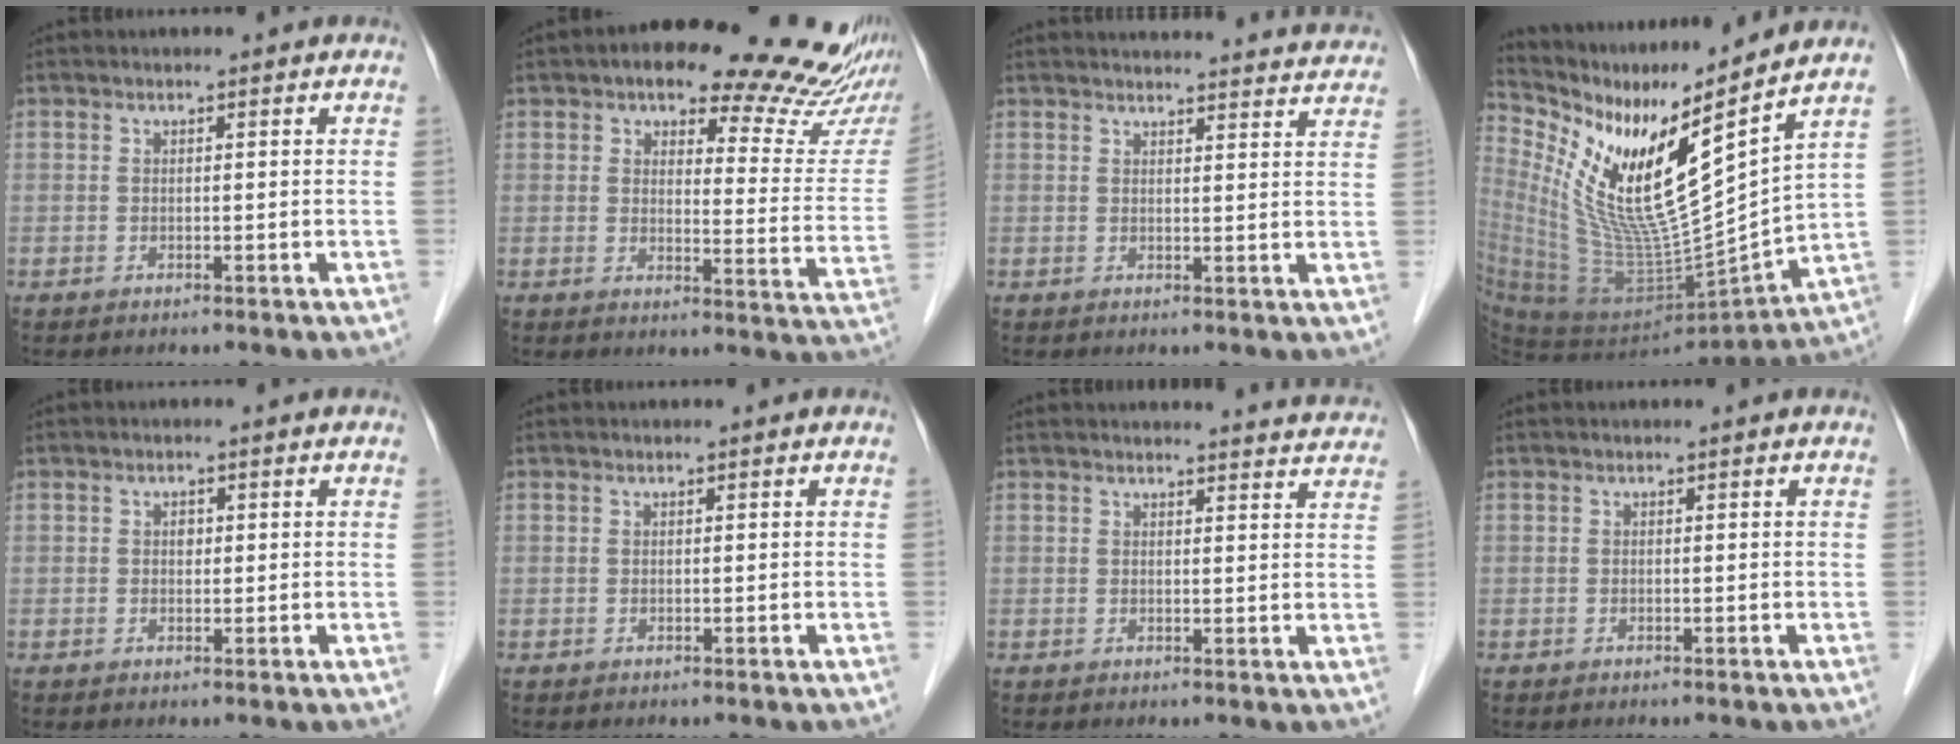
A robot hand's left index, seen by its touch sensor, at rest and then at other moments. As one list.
[{"total": 19.2, "force": [15.9, 5.9, 9.0], "torque": [-0.080, -0.028, 0.169]}, {"total": 17.8, "force": [17.3, 1.9, 3.3], "torque": [-0.028, -0.017, 0.193]}, {"total": 19.2, "force": [10.6, 1.8, 15.9], "torque": [-0.292, -0.014, 0.199]}, {"total": 1.1, "force": [0.2, 0.9, 0.7], "torque": [-0.012, 0.003, 0.003]}, {"total": 0.0}, {"total": 8.2, "force": [8.2, 0.4, 0.9], "torque": [0.001, -0.016, 0.070]}, {"total": 0.0}]